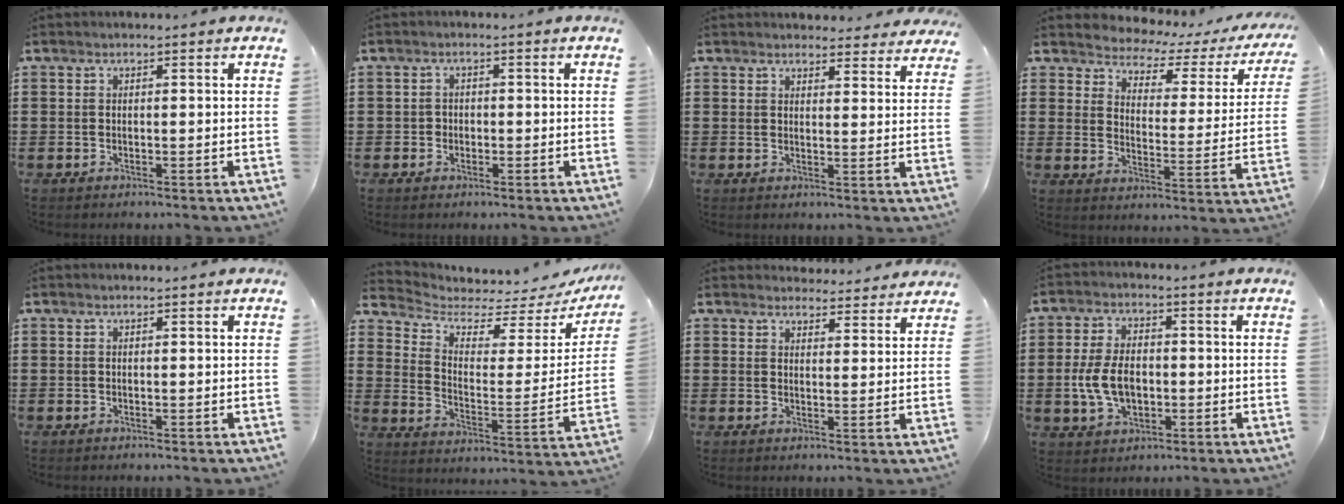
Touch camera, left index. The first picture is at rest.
{"total": 1.3, "force": [-0.5, 1.2, 0.1], "torque": [-0.007, 0.003, -0.012]}
{"total": 3.5, "force": [3.5, 0.5, 0.4], "torque": [-0.010, -0.014, 0.064]}
{"total": 3.0, "force": [2.7, 1.1, 0.6], "torque": [-0.033, -0.022, 0.036]}
{"total": 0.0}
{"total": 3.8, "force": [3.3, 1.4, 1.2], "torque": [-0.048, -0.030, 0.051]}
{"total": 3.7, "force": [3.6, 0.7, 0.1], "torque": [-0.006, -0.018, 0.066]}
{"total": 7.1, "force": [-1.1, 4.5, 5.4], "torque": [-0.126, 0.003, -0.025]}